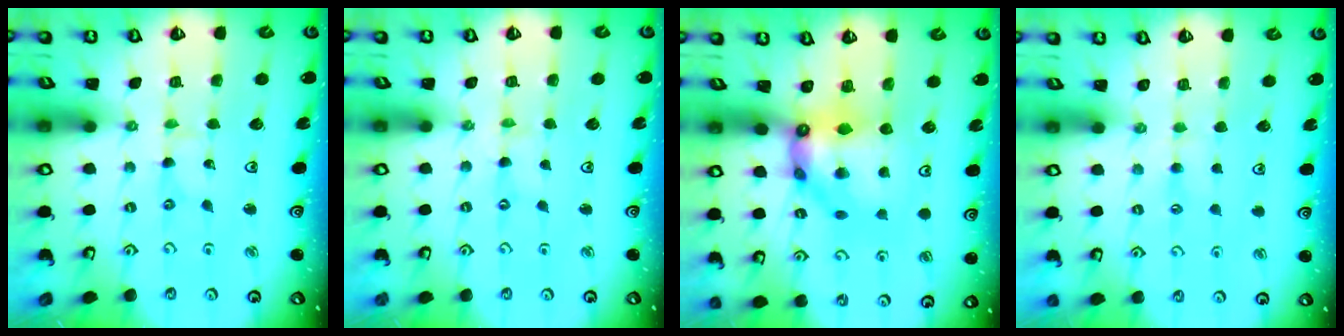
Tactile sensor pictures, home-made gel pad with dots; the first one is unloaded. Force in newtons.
{"total": 0.0}
{"total": 10.9, "press": 10.9, "slide": 1.0}
{"total": 2.3, "press": 2.2, "slide": 0.5}